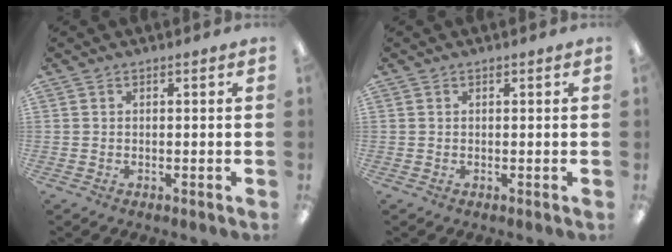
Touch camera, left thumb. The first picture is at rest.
{"total": 0.0}